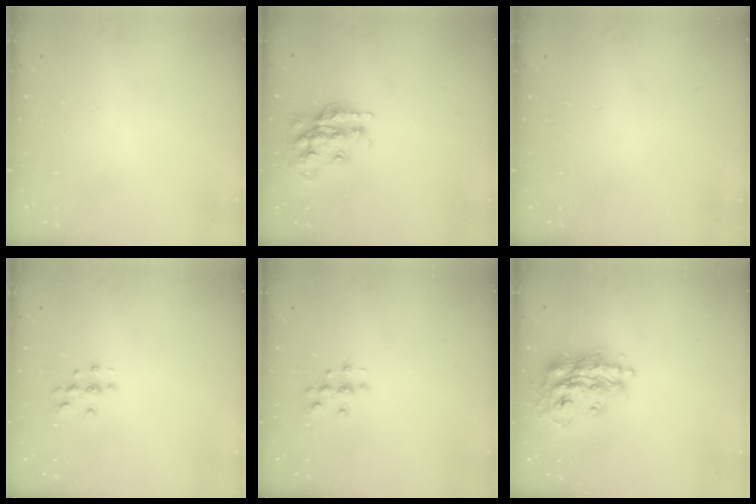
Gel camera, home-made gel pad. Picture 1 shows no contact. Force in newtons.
{"total": 15.2, "press": 15.2, "slide": 0.8}
{"total": 0.0}
{"total": 3.6, "press": 3.6, "slide": 0.5}
{"total": 3.9, "press": 3.8, "slide": 0.5}
{"total": 17.5, "press": 17.5, "slide": 1.2}